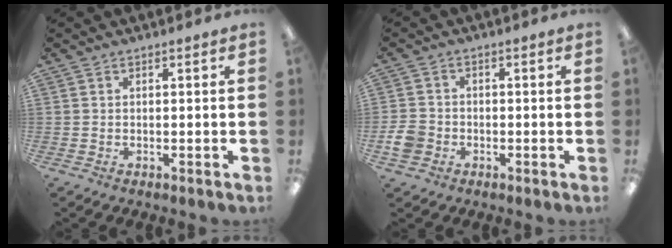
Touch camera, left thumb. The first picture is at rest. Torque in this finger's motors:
{"motor_torque": [-0.42, 0.54, 0.36, 0.03, -0.02]}